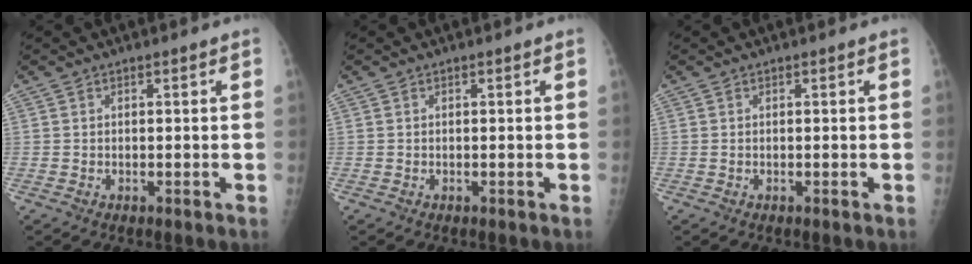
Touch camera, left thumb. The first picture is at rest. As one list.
[{"total": 0.0}, {"total": 0.0}]